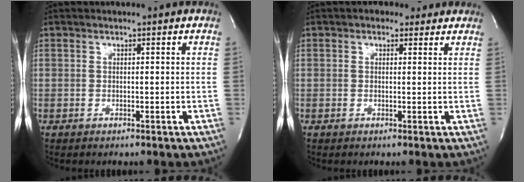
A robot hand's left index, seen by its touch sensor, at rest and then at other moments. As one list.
[{"total": 2.8, "force": [1.8, 1.8, 1.2], "torque": [-0.012, 0.016, 0.020]}]